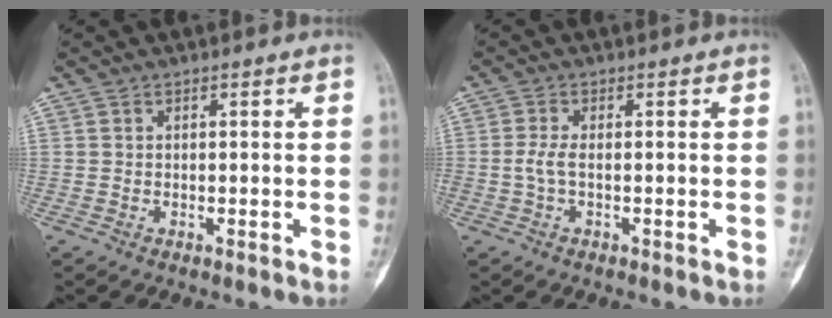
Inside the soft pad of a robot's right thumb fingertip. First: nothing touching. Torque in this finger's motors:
{"motor_torque": [-0.03, 0.18, 0.53, -0.01, 0.07]}